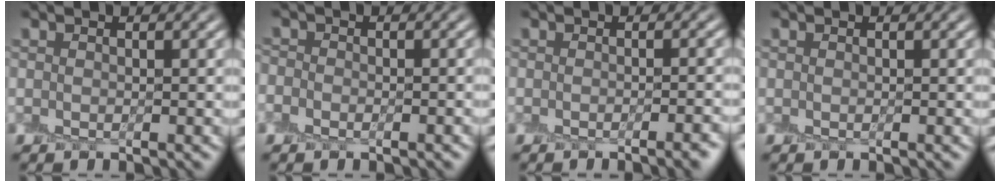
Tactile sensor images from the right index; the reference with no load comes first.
{"total": 1.3, "force": [-1.0, 0.8, 0.2], "torque": [0.002, 0.003, -0.024]}
{"total": 2.8, "force": [-2.0, 0.4, 1.9], "torque": [-0.016, -0.001, -0.023]}
{"total": 0.0}